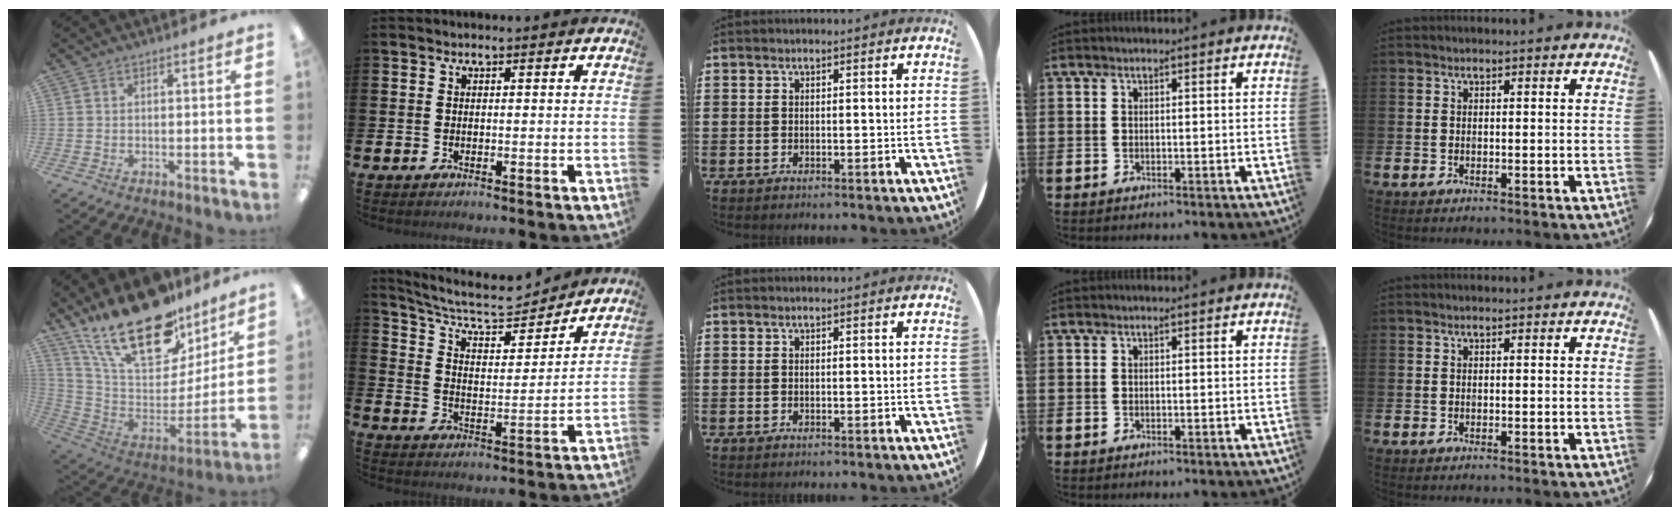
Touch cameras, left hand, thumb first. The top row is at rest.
{"thumb": {"total": 26.8, "force": [19.2, 11.4, 14.8], "torque": [-0.255, -0.128, 0.336]}, "index": {"total": 8.4, "force": [7.4, 2.6, 3.0], "torque": [-0.087, -0.052, 0.125]}}